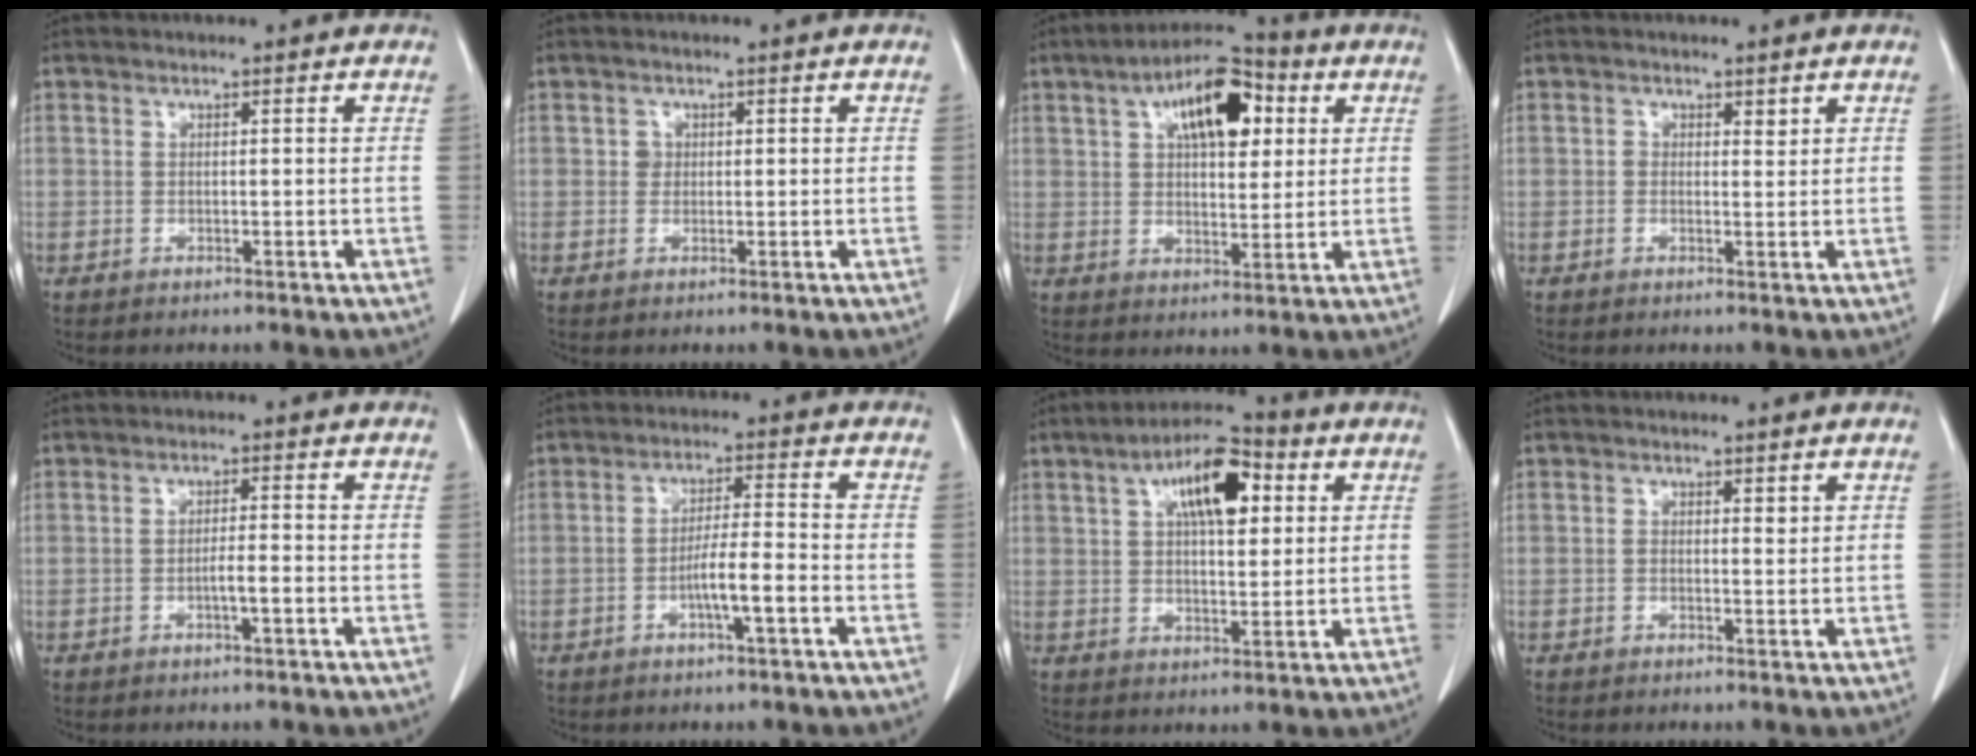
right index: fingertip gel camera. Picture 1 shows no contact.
{"total": 1.2, "force": [0.2, 1.1, 0.3], "torque": [-0.002, 0.001, 0.003]}
{"total": 12.4, "force": [4.7, 5.3, 10.2], "torque": [-0.168, 0.029, 0.072]}
{"total": 1.2, "force": [0.6, 0.8, 0.7], "torque": [-0.006, -0.002, 0.007]}
{"total": 2.5, "force": [-0.9, 0.2, 2.3], "torque": [-0.040, 0.001, -0.017]}
{"total": 5.7, "force": [-2.1, 0.2, 5.2], "torque": [-0.096, 0.004, -0.039]}
{"total": 11.0, "force": [4.0, 4.0, 9.4], "torque": [-0.161, 0.025, 0.063]}
{"total": 0.9, "force": [0.4, 0.5, 0.7], "torque": [-0.010, -0.002, 0.005]}